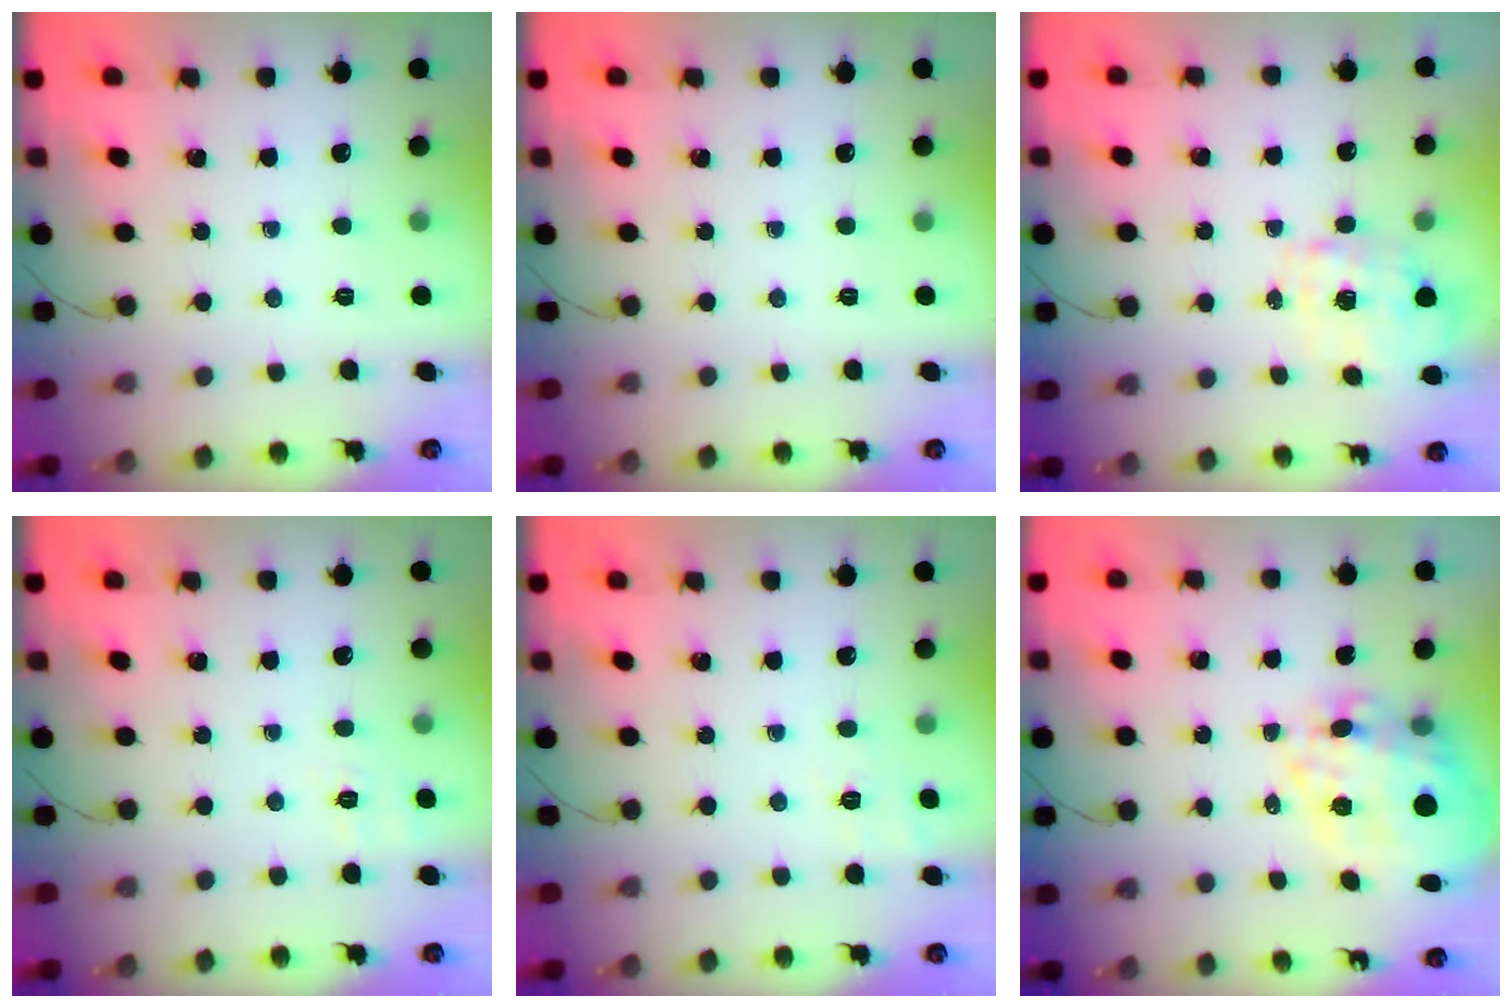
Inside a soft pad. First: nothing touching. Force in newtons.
{"total": 0.0}
{"total": 1.7, "press": 1.6, "slide": 0.5}
{"total": 1.9, "press": 0.4, "slide": 1.9}
{"total": 2.6, "press": 1.9, "slide": 1.8}
{"total": 18.9, "press": 18.4, "slide": 4.3}